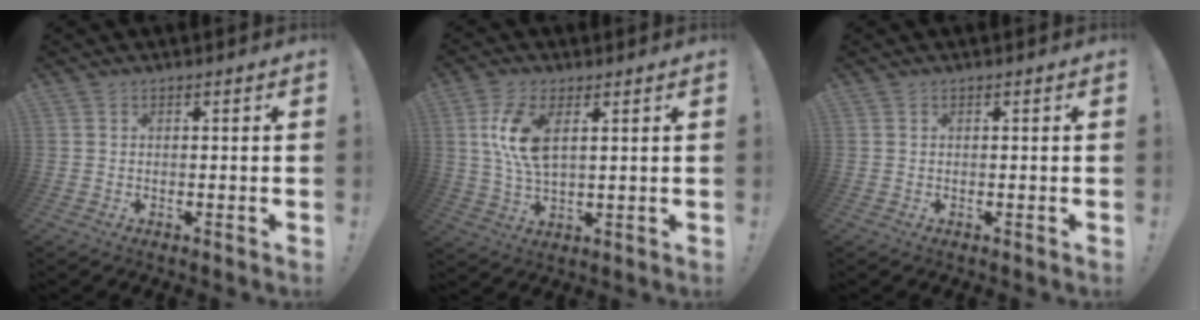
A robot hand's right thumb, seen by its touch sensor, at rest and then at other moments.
{"total": 10.7, "force": [3.4, 5.0, 8.8], "torque": [-0.185, -0.009, 0.059]}
{"total": 0.0}